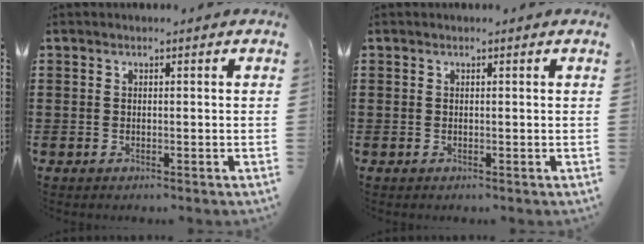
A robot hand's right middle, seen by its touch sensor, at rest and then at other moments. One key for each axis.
{"total": 0.0}